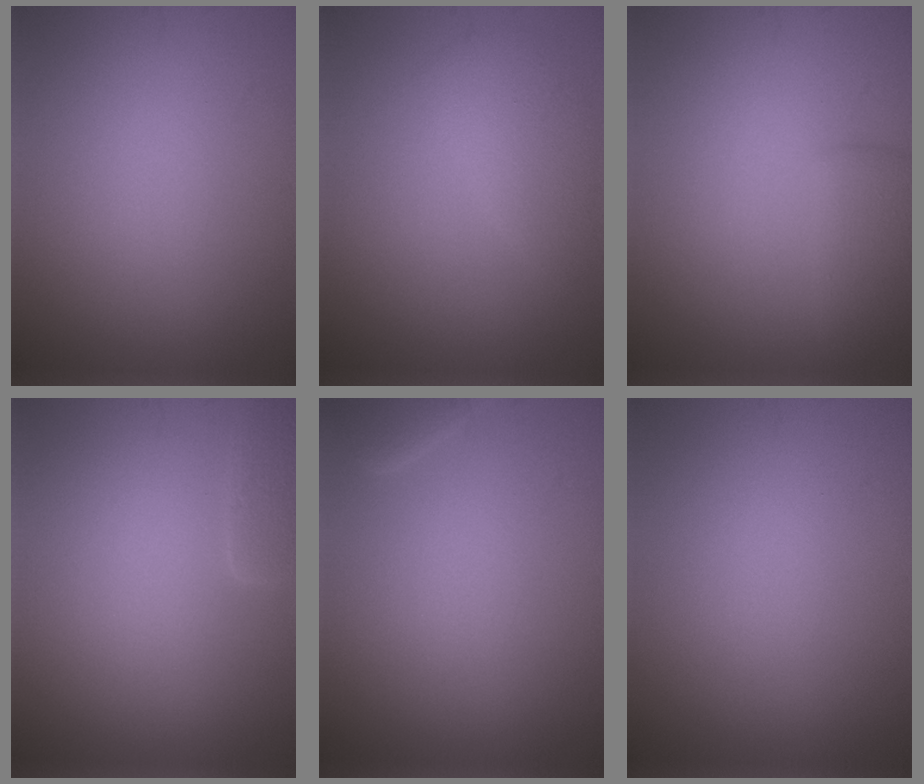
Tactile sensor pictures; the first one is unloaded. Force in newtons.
{"total": 2.7, "press": 2.7, "slide": 0.2}
{"total": 2.4, "press": 2.4, "slide": 0.1}
{"total": 1.9, "press": 1.9, "slide": 0.1}
{"total": 1.6, "press": 1.6, "slide": 0.2}
{"total": 0.0}